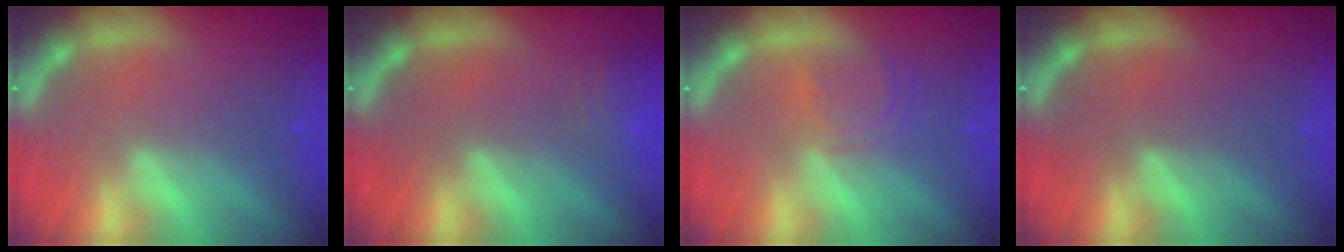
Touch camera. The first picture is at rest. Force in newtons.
{"total": 3.0}
{"total": 3.5}
{"total": 0.0}